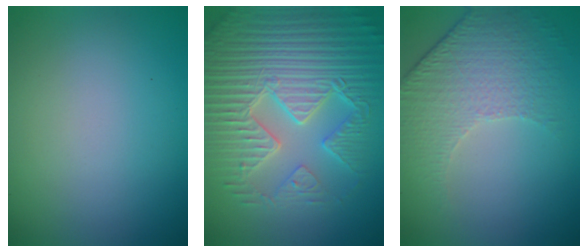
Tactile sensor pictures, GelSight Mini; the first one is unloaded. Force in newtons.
{"total": 8.3, "press": 6.4, "slide": 5.3}
{"total": 4.9, "press": 3.6, "slide": 3.3}